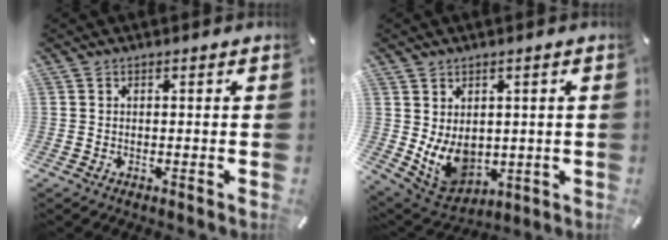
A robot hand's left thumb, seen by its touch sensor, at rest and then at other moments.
{"total": 9.2, "force": [0.4, 7.7, 5.0], "torque": [-0.102, -0.019, 0.014]}